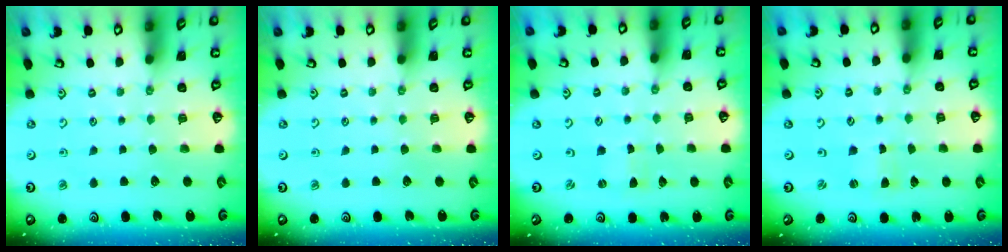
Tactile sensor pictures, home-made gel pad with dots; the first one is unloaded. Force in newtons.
{"total": 0.0}
{"total": 0.0}
{"total": 1.3, "press": 1.2, "slide": 0.3}